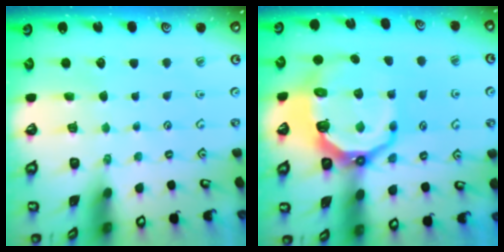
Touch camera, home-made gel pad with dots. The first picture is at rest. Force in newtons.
{"total": 12.8, "press": 11.8, "slide": 4.8}